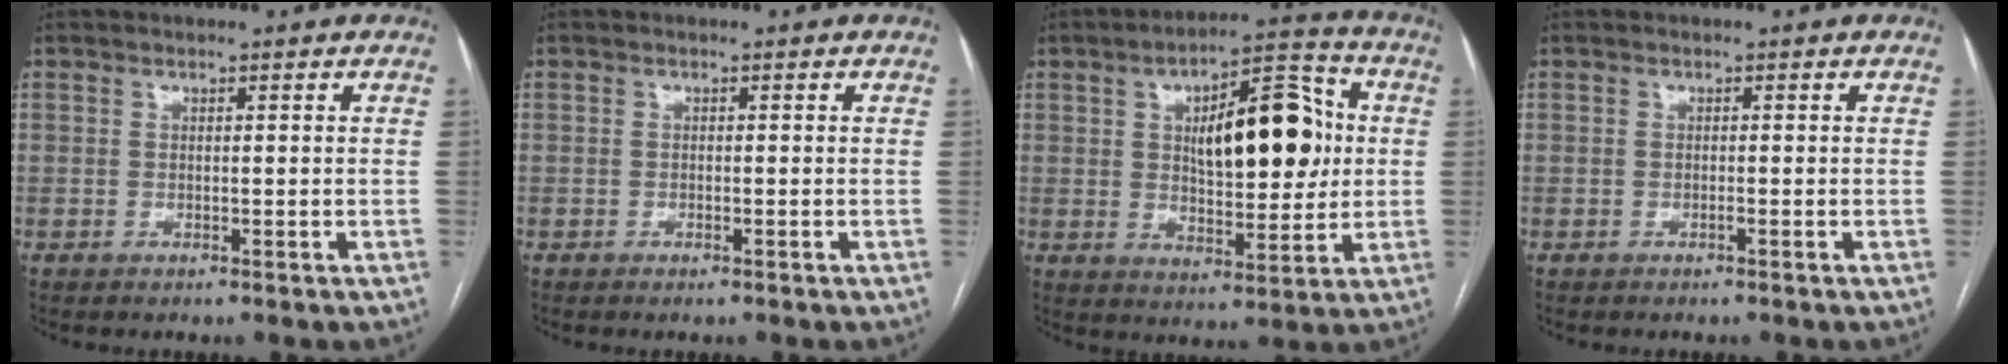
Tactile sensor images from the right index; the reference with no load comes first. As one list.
[{"total": 0.6, "force": [-0.4, 0.1, 0.4], "torque": [-0.009, -0.001, -0.005]}, {"total": 15.6, "force": [2.8, 5.9, 14.2], "torque": [-0.211, 0.025, 0.046]}, {"total": 0.0}]